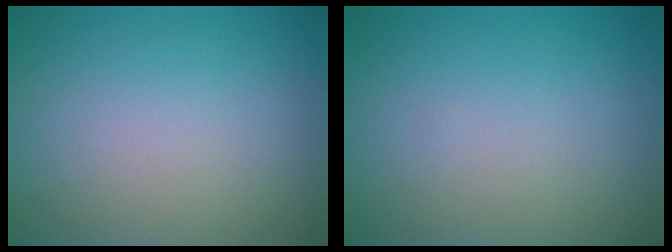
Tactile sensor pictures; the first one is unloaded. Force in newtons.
{"total": 0.0}